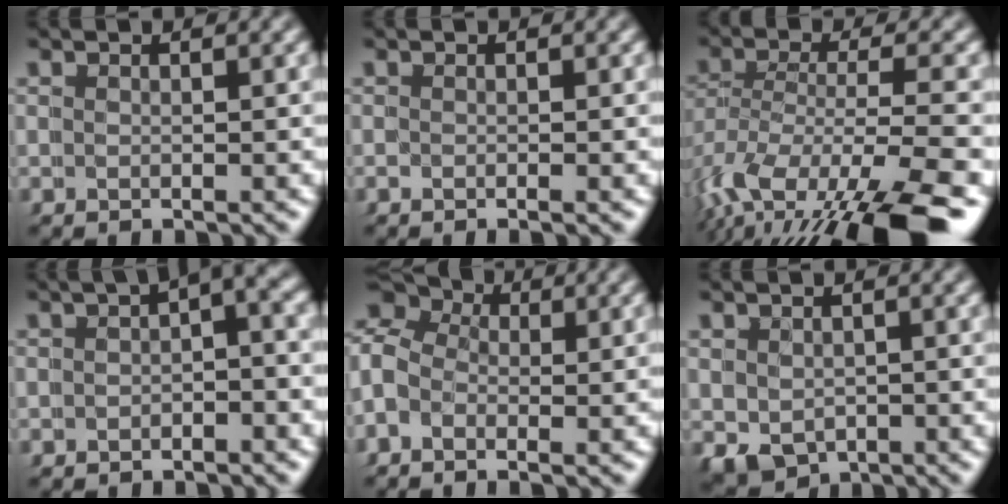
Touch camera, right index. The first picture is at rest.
{"total": 0.7, "force": [-0.3, -0.4, 0.6], "torque": [-0.002, 0.001, -0.007]}
{"total": 8.4, "force": [-3.7, 3.7, 6.6], "torque": [-0.134, -0.043, -0.042]}
{"total": 2.4, "force": [0.0, 1.3, 2.0], "torque": [-0.016, 0.008, -0.007]}
{"total": 6.1, "force": [1.5, 5.2, 2.9], "torque": [-0.052, 0.014, 0.000]}
{"total": 4.1, "force": [-1.6, 3.4, 1.6], "torque": [-0.033, -0.038, -0.007]}